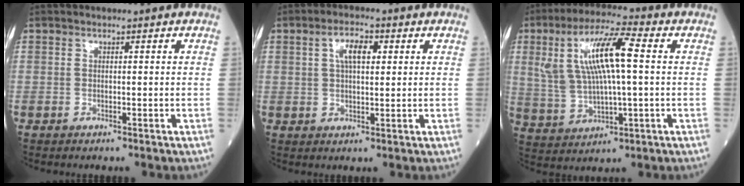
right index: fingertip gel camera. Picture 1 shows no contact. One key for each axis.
{"total": 4.8, "fx": 1.6, "fy": 1.8, "fz": 4.1, "tx": -0.078, "ty": 0.009, "tz": 0.028}
{"total": 13.4, "fx": 2.7, "fy": 3.2, "fz": 12.7, "tx": -0.265, "ty": 0.023, "tz": 0.053}